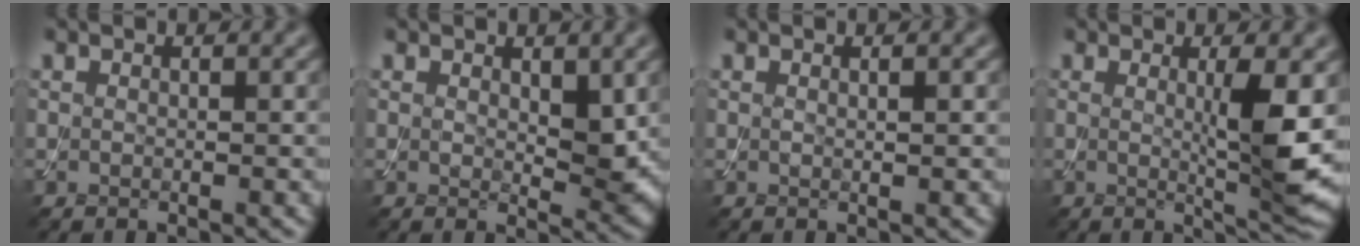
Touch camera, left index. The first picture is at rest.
{"total": 2.9, "force": [0.8, 1.5, 2.3], "torque": [-0.036, -0.010, 0.017]}
{"total": 0.6, "force": [0.1, 0.1, 0.5], "torque": [-0.008, 0.002, 0.002]}
{"total": 4.9, "force": [0.4, 0.6, 4.9], "torque": [-0.078, -0.012, 0.009]}